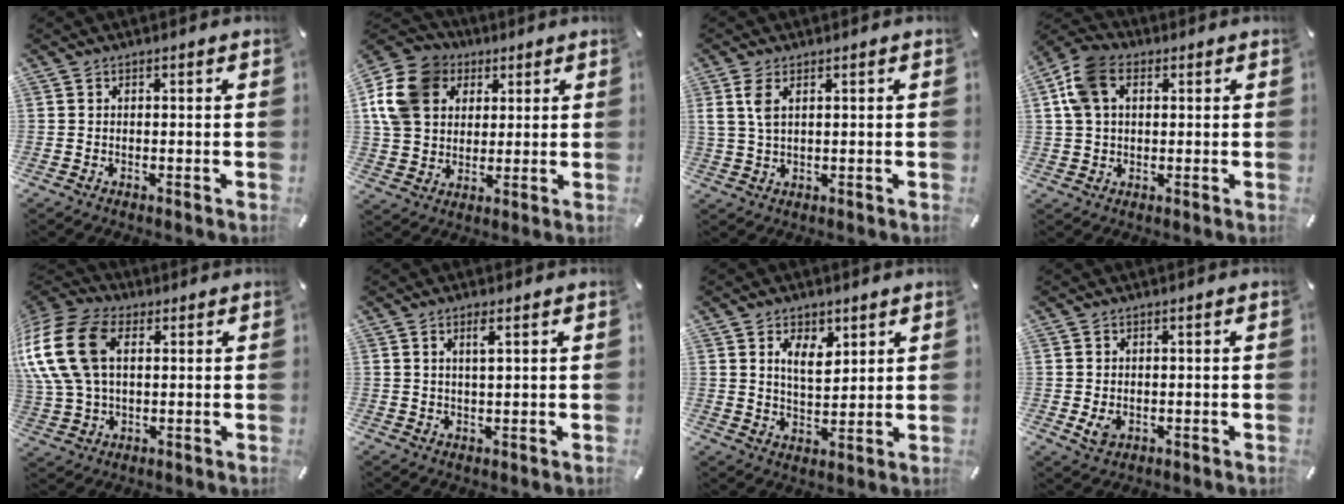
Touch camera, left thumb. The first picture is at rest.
{"total": 13.6, "force": [4.1, 11.6, 5.8], "torque": [-0.147, -0.006, 0.078]}
{"total": 4.0, "force": [1.5, 1.3, 3.4], "torque": [-0.088, -0.003, 0.021]}
{"total": 10.0, "force": [3.2, 7.2, 6.1], "torque": [-0.144, 0.014, 0.064]}
{"total": 19.0, "force": [4.6, 13.0, 13.0], "torque": [-0.309, -0.001, 0.081]}
{"total": 2.7, "force": [1.4, 0.4, 2.3], "torque": [-0.050, 0.001, 0.022]}
{"total": 7.0, "force": [3.8, 4.2, 4.2], "torque": [-0.066, -0.012, 0.063]}
{"total": 2.8, "force": [-0.5, 2.3, 1.7], "torque": [-0.026, -0.002, -0.009]}